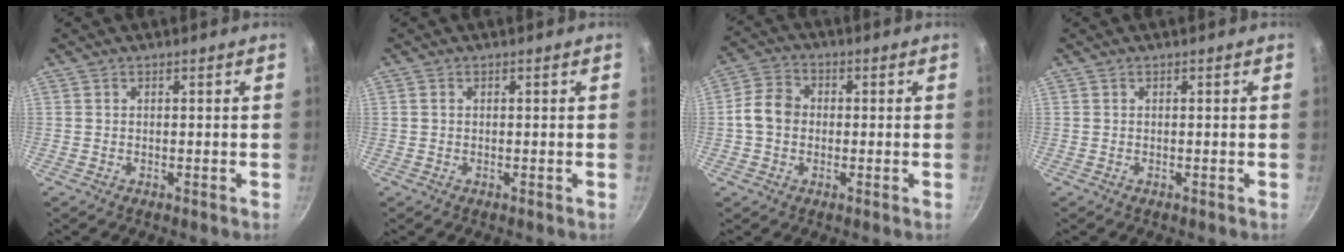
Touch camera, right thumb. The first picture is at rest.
{"total": 0.6, "force": [0.1, 0.5, 0.3], "torque": [-0.005, 0.003, 0.001]}
{"total": 6.7, "force": [-0.3, 5.5, 3.8], "torque": [-0.051, 0.017, -0.021]}
{"total": 0.0}